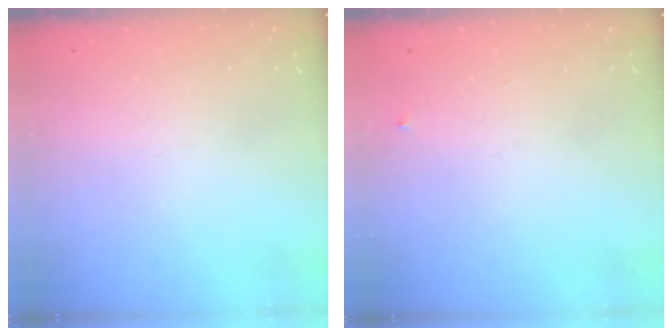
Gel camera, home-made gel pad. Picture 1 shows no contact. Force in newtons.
{"total": 3.0, "press": 2.9, "slide": 0.4}